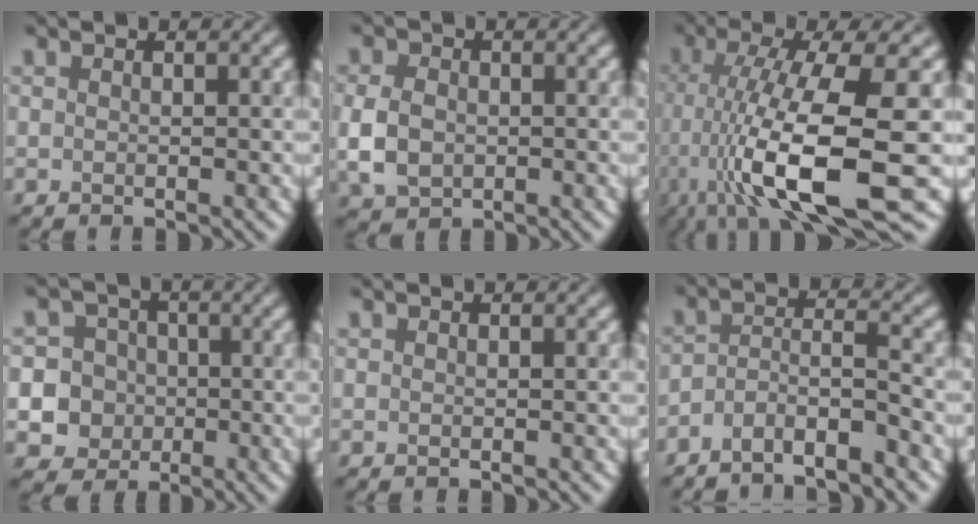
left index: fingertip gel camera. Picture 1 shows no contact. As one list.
[{"total": 4.1, "force": [-0.6, 3.2, 2.6], "torque": [-0.064, -0.005, -0.014]}, {"total": 13.2, "force": [-3.6, 3.3, 12.3], "torque": [-0.217, -0.013, -0.058]}, {"total": 8.7, "force": [-1.8, 8.2, 2.0], "torque": [-0.039, 0.002, -0.061]}, {"total": 0.0}, {"total": 3.4, "force": [-2.6, 0.8, 2.0], "torque": [-0.037, 0.006, -0.057]}]